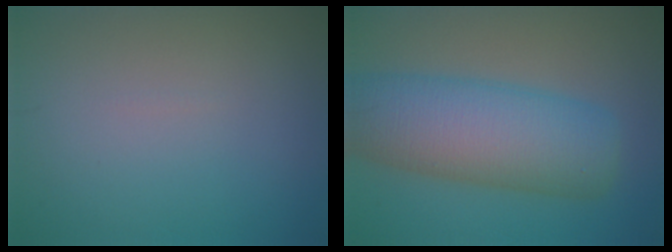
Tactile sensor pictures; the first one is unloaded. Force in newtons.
{"total": 9.8, "press": 9.8, "slide": 0.8}